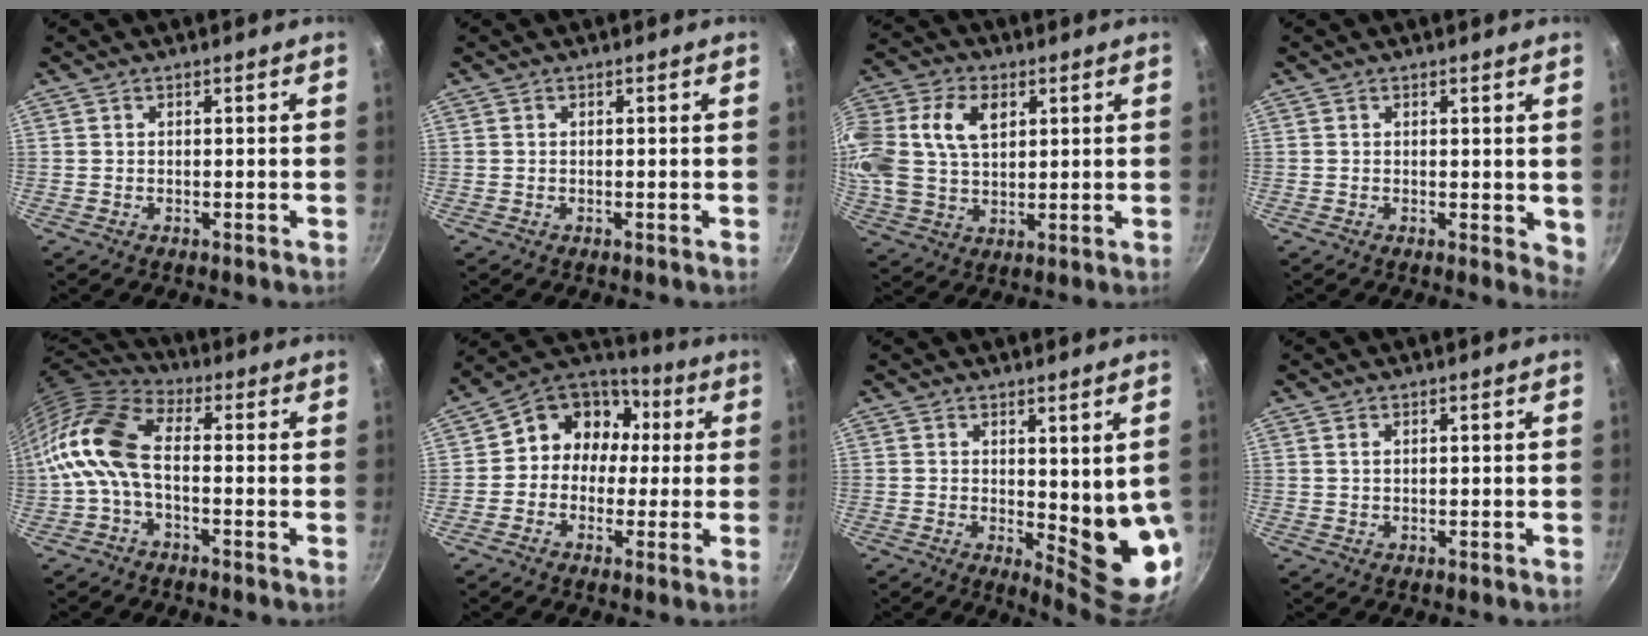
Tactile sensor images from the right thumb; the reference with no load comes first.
{"total": 0.0}
{"total": 21.9, "force": [6.5, 15.4, 14.2], "torque": [-0.338, 0.043, 0.120]}
{"total": 3.2, "force": [0.8, 1.6, 2.7], "torque": [-0.027, -0.005, 0.011]}
{"total": 12.2, "force": [-1.8, 6.5, 10.2], "torque": [-0.209, 0.032, -0.054]}
{"total": 12.1, "force": [0.7, 10.6, 5.7], "torque": [-0.040, 0.037, -0.014]}
{"total": 9.0, "force": [1.4, 3.3, 8.2], "torque": [-0.090, -0.032, 0.028]}
{"total": 0.8, "force": [0.4, 0.4, 0.5], "torque": [-0.010, 0.002, 0.007]}